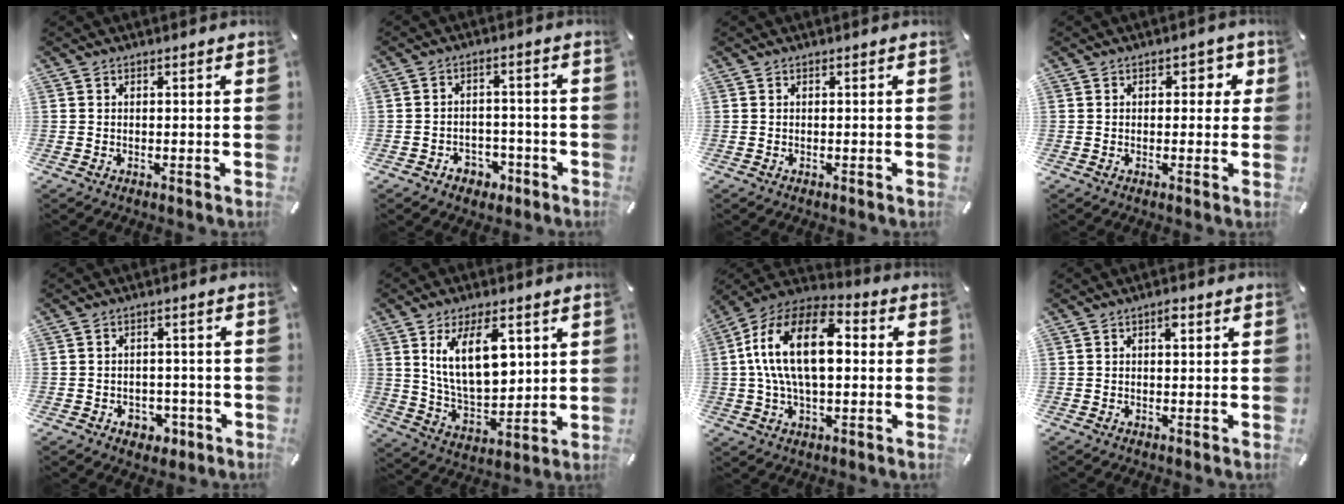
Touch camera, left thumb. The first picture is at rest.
{"total": 4.6, "force": [-2.3, 3.7, 1.3], "torque": [-0.019, 0.011, -0.041]}
{"total": 0.0}
{"total": 3.3, "force": [0.8, 2.2, 2.4], "torque": [-0.018, -0.001, 0.002]}
{"total": 4.7, "force": [-2.0, 3.8, 2.0], "torque": [-0.021, 0.008, -0.035]}
{"total": 15.4, "force": [5.9, 8.3, 11.5], "torque": [-0.211, -0.012, 0.101]}
{"total": 18.9, "force": [1.7, 10.9, 15.4], "torque": [-0.309, 0.006, 0.024]}
{"total": 1.9, "force": [0.5, 0.8, 1.6], "torque": [-0.027, 0.004, 0.006]}